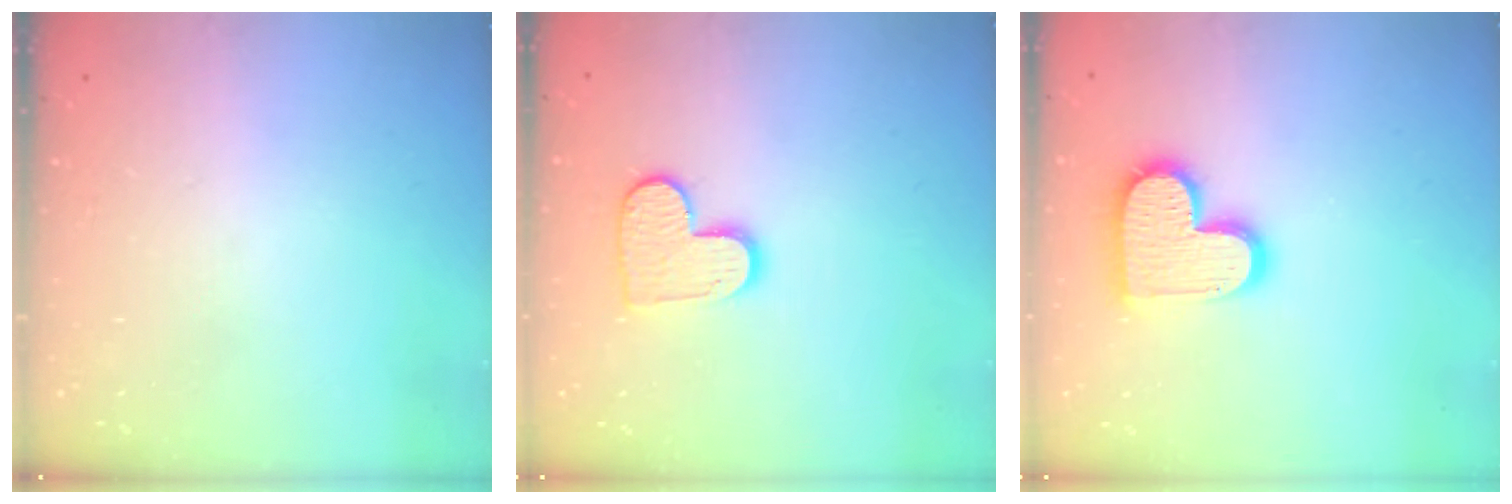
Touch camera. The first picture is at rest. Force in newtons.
{"total": 9.6, "press": 9.6, "slide": 0.6}
{"total": 15.1, "press": 15.0, "slide": 0.9}